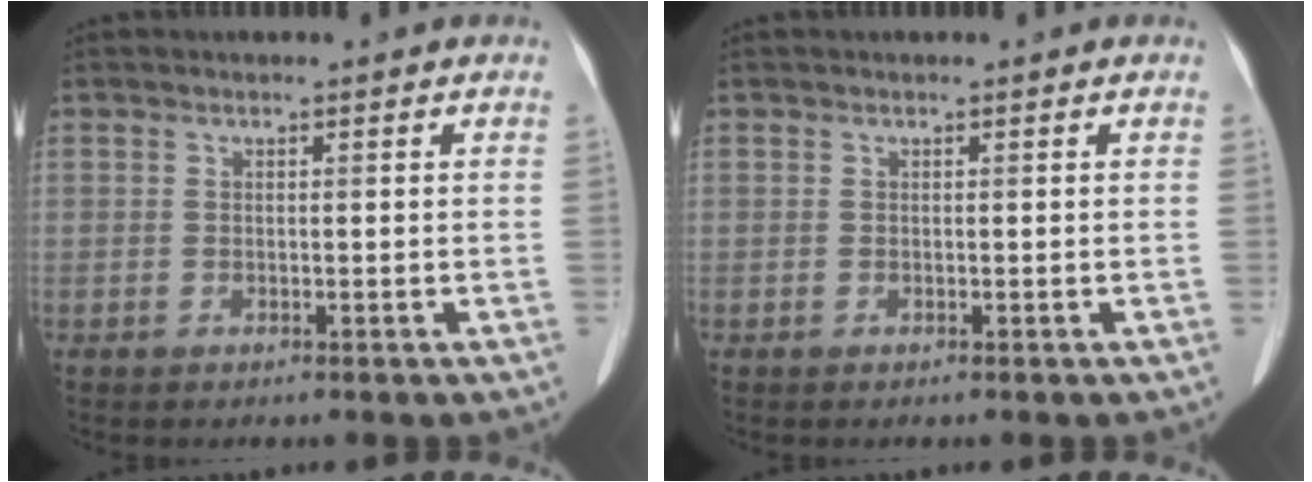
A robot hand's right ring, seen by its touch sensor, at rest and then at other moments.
{"total": 0.0}